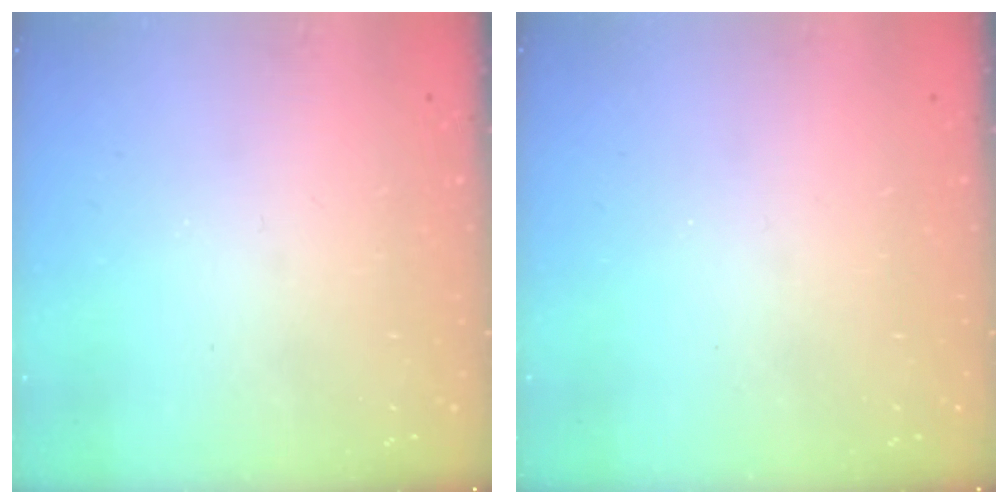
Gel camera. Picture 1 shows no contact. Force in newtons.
{"total": 0.0}